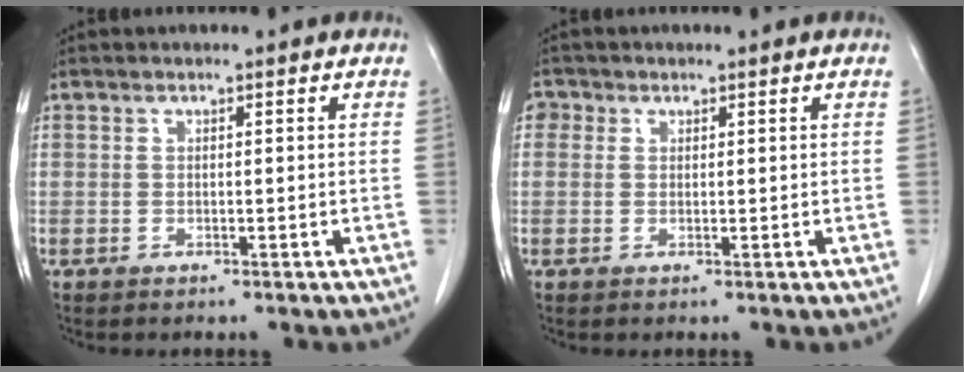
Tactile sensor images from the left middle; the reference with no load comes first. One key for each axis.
{"total": 1.7, "fx": 0.7, "fy": 1.5, "fz": 0.4, "tx": 0.001, "ty": 0.003, "tz": 0.008}